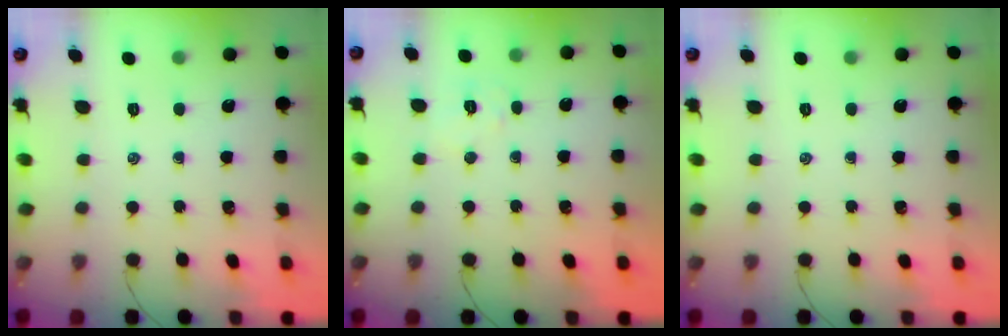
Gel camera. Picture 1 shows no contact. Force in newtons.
{"total": 5.7, "press": 5.6, "slide": 1.1}
{"total": 0.0}